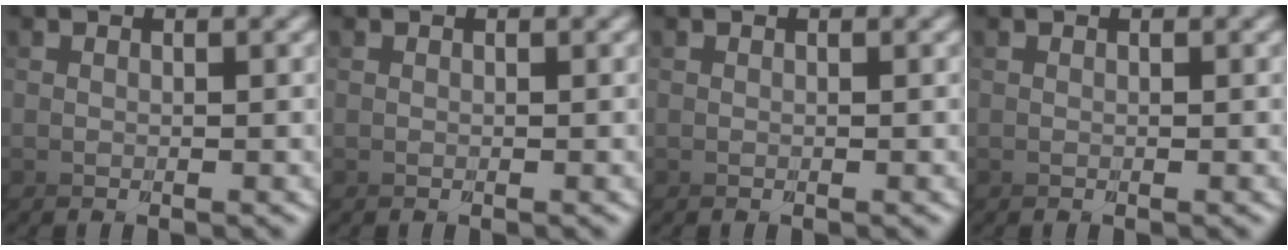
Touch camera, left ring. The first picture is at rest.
{"total": 0.0}
{"total": 0.0}
{"total": 0.0}